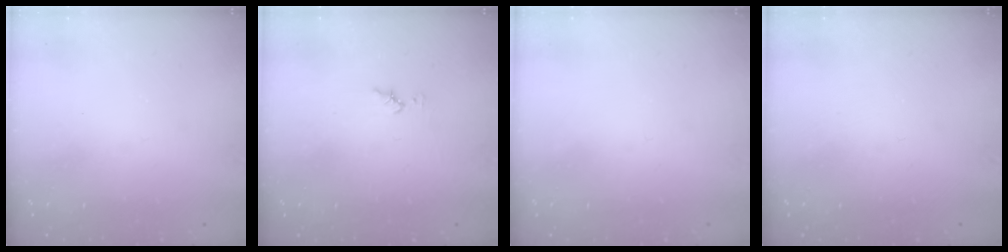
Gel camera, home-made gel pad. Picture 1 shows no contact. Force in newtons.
{"total": 5.6, "press": 5.6, "slide": 0.5}
{"total": 0.0}
{"total": 0.0}